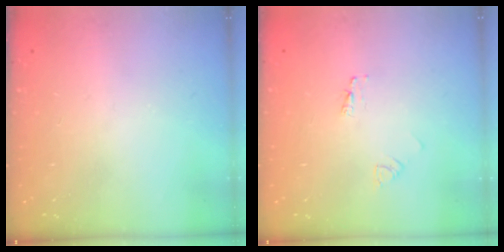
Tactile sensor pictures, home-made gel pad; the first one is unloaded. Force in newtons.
{"total": 1.5, "press": 1.5, "slide": 0.1}